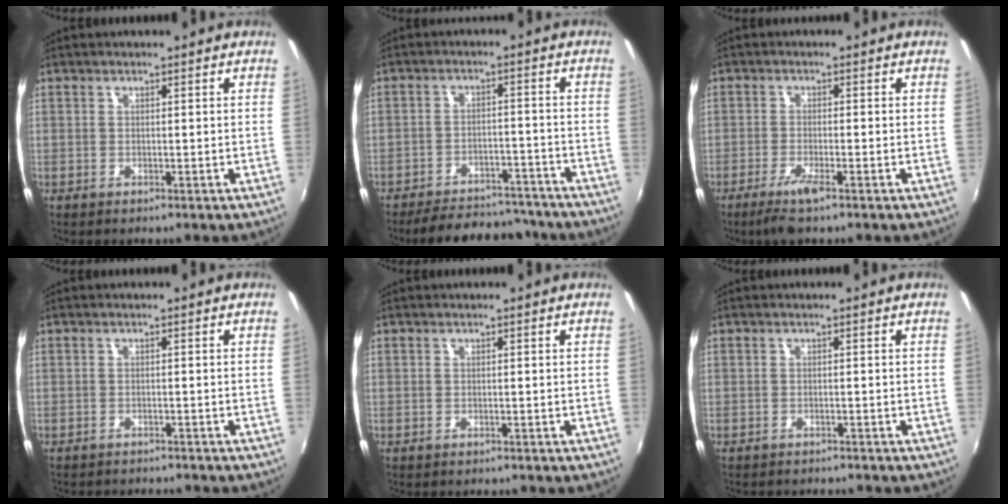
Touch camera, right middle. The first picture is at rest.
{"total": 14.3, "force": [-12.6, 4.9, 4.6], "torque": [-0.104, 0.019, -0.160]}
{"total": 4.1, "force": [-2.7, 0.2, 3.0], "torque": [-0.072, -0.011, -0.054]}
{"total": 5.7, "force": [-5.4, 1.2, 1.5], "torque": [-0.043, -0.012, -0.078]}
{"total": 1.4, "force": [-1.3, 0.4, 0.2], "torque": [-0.010, -0.008, -0.018]}
{"total": 4.4, "force": [-4.1, 0.9, 1.1], "torque": [-0.034, -0.013, -0.060]}